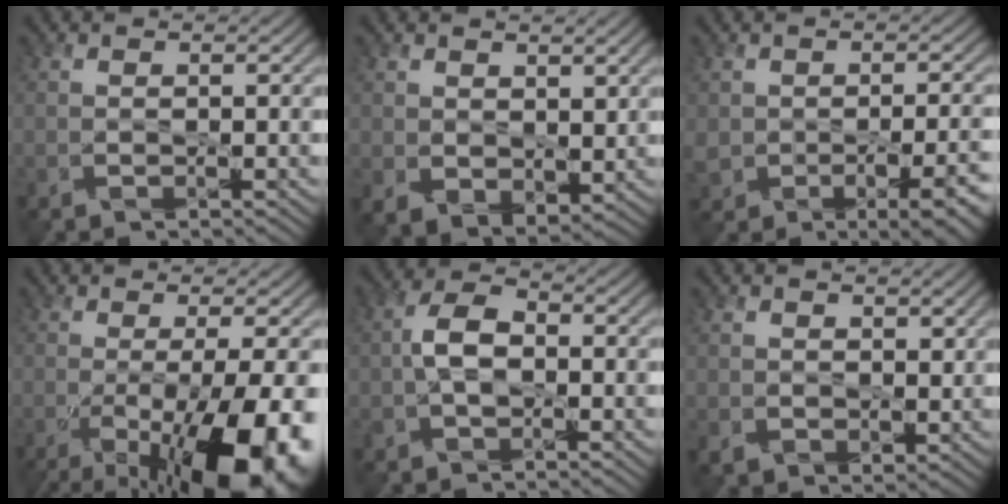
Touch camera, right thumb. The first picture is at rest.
{"total": 4.3, "force": [1.6, 3.2, 2.4], "torque": [-0.068, -0.019, 0.039]}
{"total": 8.5, "force": [-3.5, 5.3, 5.7], "torque": [-0.088, -0.026, -0.035]}
{"total": 14.7, "force": [-5.9, 4.6, 12.6], "torque": [-0.210, -0.037, -0.078]}
{"total": 5.0, "force": [-0.6, 3.2, 3.9], "torque": [-0.087, 0.005, -0.015]}
{"total": 3.0, "force": [1.3, 2.4, 1.3], "torque": [-0.042, -0.012, 0.023]}